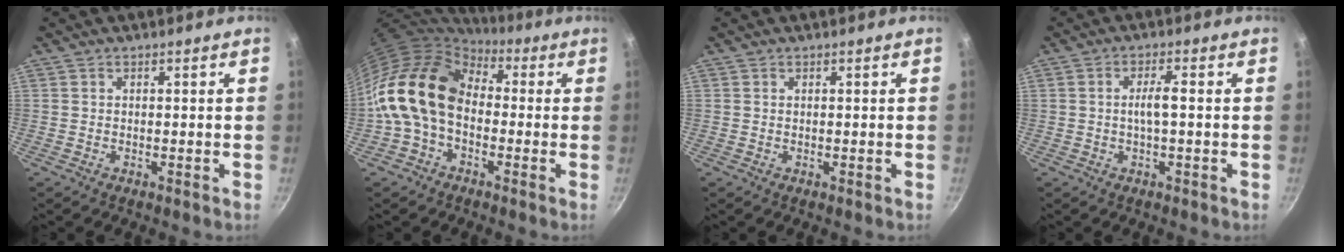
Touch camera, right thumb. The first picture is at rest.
{"total": 16.7, "force": [-0.2, 11.9, 11.6], "torque": [-0.192, 0.035, -0.023]}
{"total": 0.0}
{"total": 3.3, "force": [-0.2, 0.6, 3.3], "torque": [-0.065, 0.013, -0.004]}